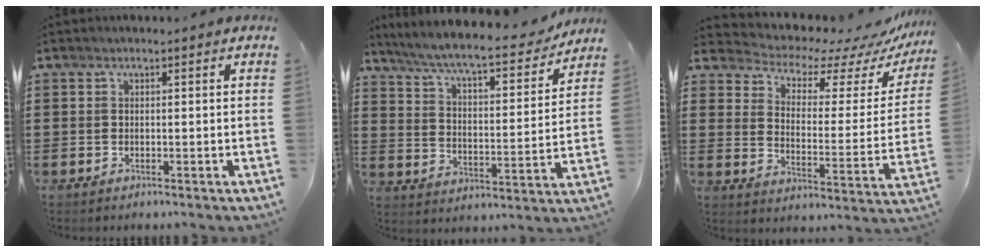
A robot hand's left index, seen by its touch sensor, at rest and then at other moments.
{"total": 8.2, "force": [7.4, 0.2, 3.7], "torque": [-0.102, -0.046, 0.122]}
{"total": 5.3, "force": [4.9, 1.4, 1.3], "torque": [-0.048, -0.044, 0.078]}